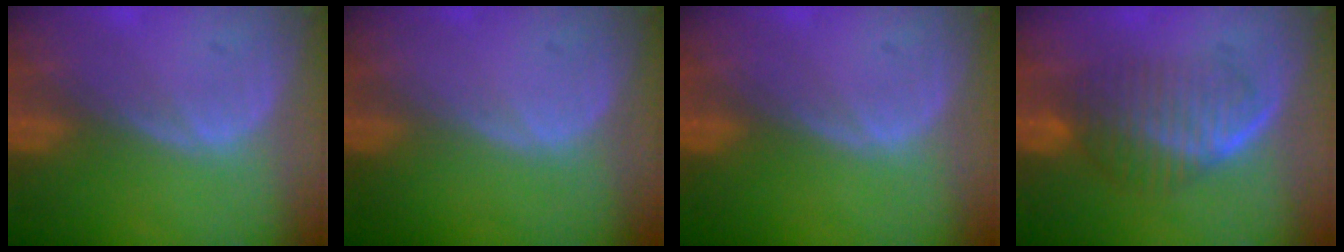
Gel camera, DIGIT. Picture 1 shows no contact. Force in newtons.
{"total": 0.0}
{"total": 0.0}
{"total": 6.0, "press": 5.9, "slide": 1.1}